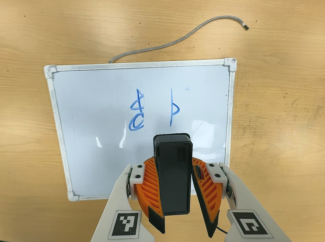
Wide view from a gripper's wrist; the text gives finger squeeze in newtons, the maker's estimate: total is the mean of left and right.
{"total": 8.9, "left": 9.3, "right": 8.6}